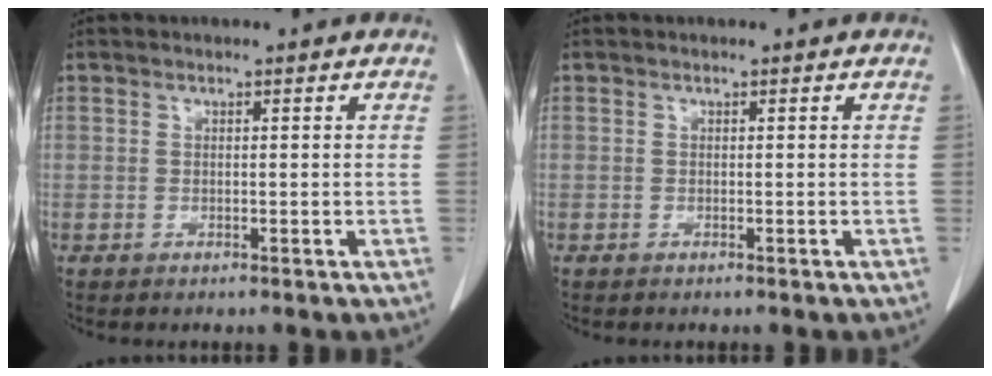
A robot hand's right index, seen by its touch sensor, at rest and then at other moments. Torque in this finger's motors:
{"motor_torque": [-0.03, 0.00, 0.00, -0.01]}